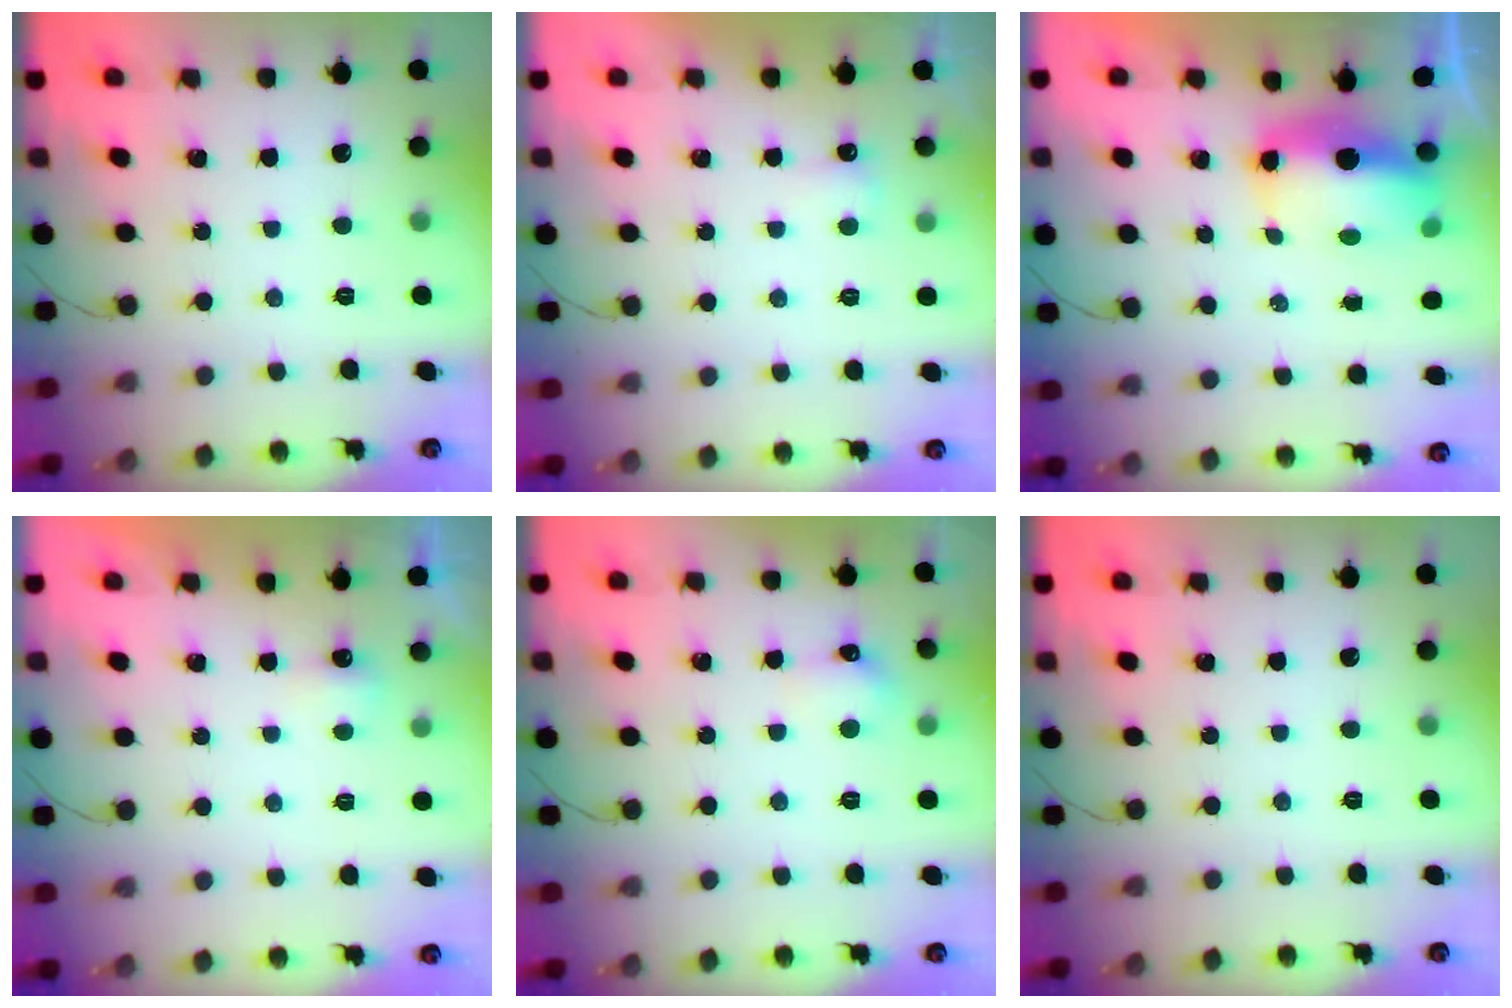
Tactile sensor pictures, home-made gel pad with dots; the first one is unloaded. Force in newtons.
{"total": 3.4, "press": 2.4, "slide": 2.5}
{"total": 8.5, "press": 8.3, "slide": 1.8}
{"total": 2.3, "press": 2.2, "slide": 0.6}
{"total": 5.4, "press": 5.1, "slide": 1.9}
{"total": 0.0}